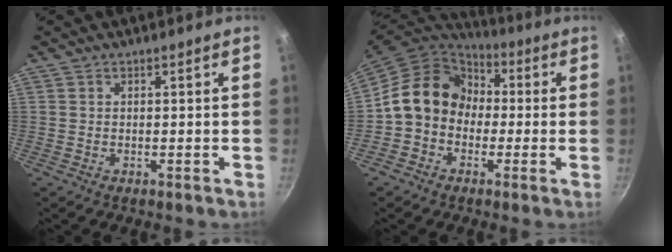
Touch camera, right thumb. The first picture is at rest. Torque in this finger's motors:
{"motor_torque": [1.00, 2.86, 1.00, -0.89, 0.11]}